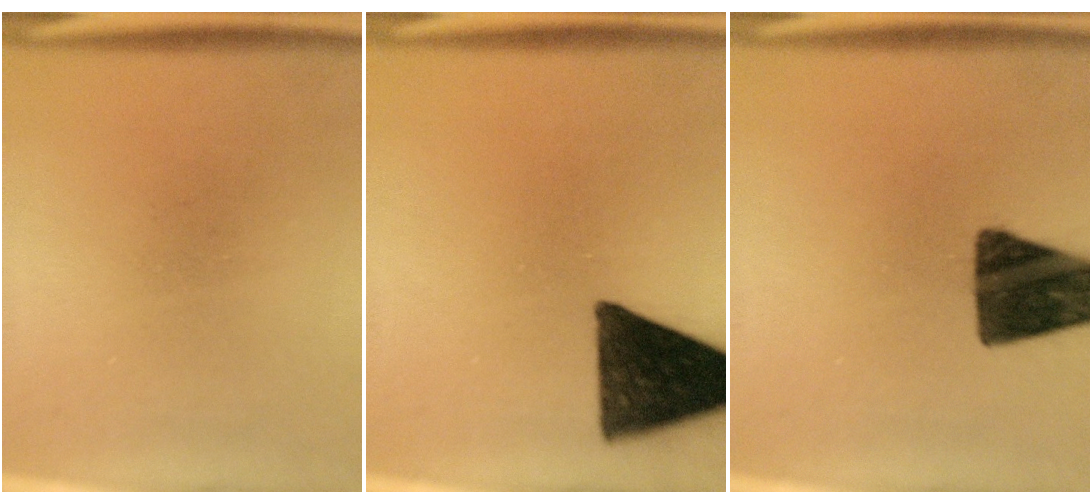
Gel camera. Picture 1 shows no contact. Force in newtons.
{"total": 14.9}
{"total": 14.3}